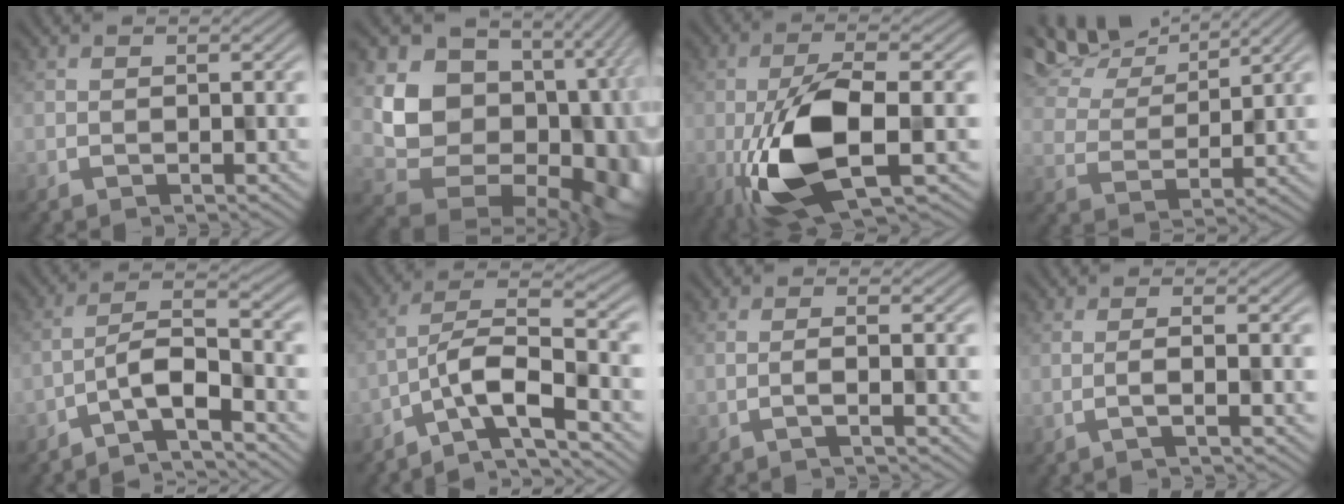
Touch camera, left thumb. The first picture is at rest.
{"total": 13.8, "force": [3.0, 11.1, 7.8], "torque": [-0.116, -0.052, 0.079]}
{"total": 11.5, "force": [-2.1, 4.8, 10.3], "torque": [-0.221, -0.017, -0.044]}
{"total": 9.3, "force": [8.6, 1.6, 3.0], "torque": [-0.078, 0.017, 0.154]}
{"total": 6.7, "force": [-4.0, 1.8, 5.0], "torque": [-0.071, 0.008, -0.080]}
{"total": 8.5, "force": [-3.8, 2.9, 7.0], "torque": [-0.126, 0.001, -0.077]}
{"total": 1.6, "force": [0.3, 0.0, 1.6], "torque": [-0.013, 0.011, -0.013]}
{"total": 2.0, "force": [0.5, 0.0, 2.0], "torque": [-0.021, 0.010, -0.012]}